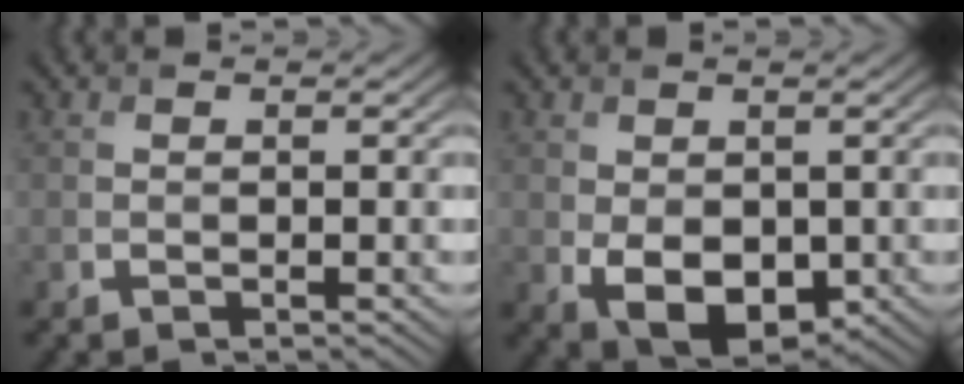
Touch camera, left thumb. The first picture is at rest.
{"total": 5.9, "force": [-0.9, 3.9, 4.4], "torque": [-0.091, -0.018, -0.008]}